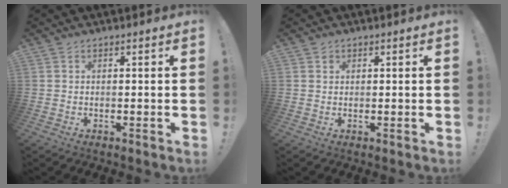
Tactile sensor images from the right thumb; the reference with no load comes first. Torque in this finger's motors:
{"motor_torque": [-0.16, 0.24, 0.11, -0.03, -0.04]}